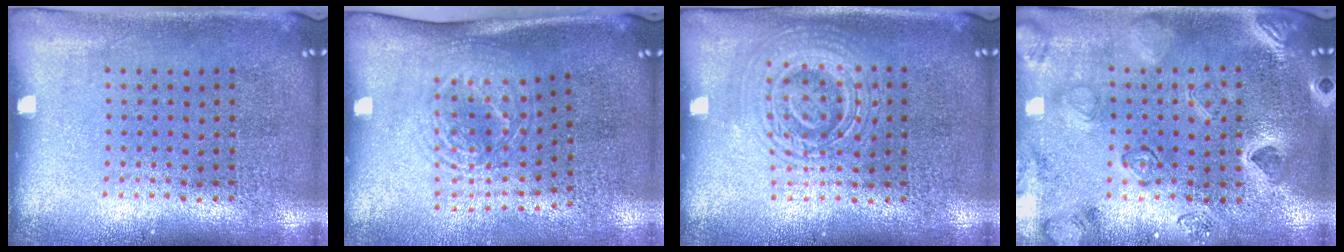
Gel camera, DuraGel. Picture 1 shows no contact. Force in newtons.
{"total": 1.7, "press": 1.3, "slide": 1.1}
{"total": 2.6, "press": 2.5, "slide": 0.5}
{"total": 2.5, "press": 2.5, "slide": 0.5}